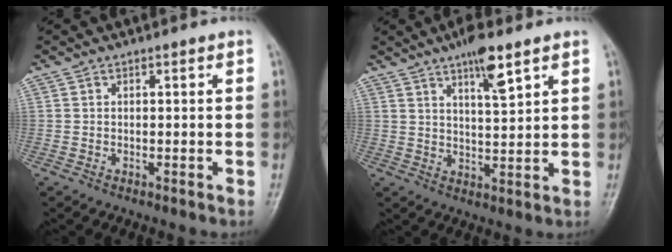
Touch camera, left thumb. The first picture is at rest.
{"total": 7.4, "force": [4.5, 1.7, 5.6], "torque": [-0.086, -0.025, 0.076]}